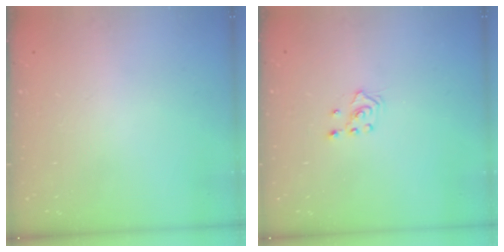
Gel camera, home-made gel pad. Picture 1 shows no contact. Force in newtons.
{"total": 2.7, "press": 2.6, "slide": 0.8}